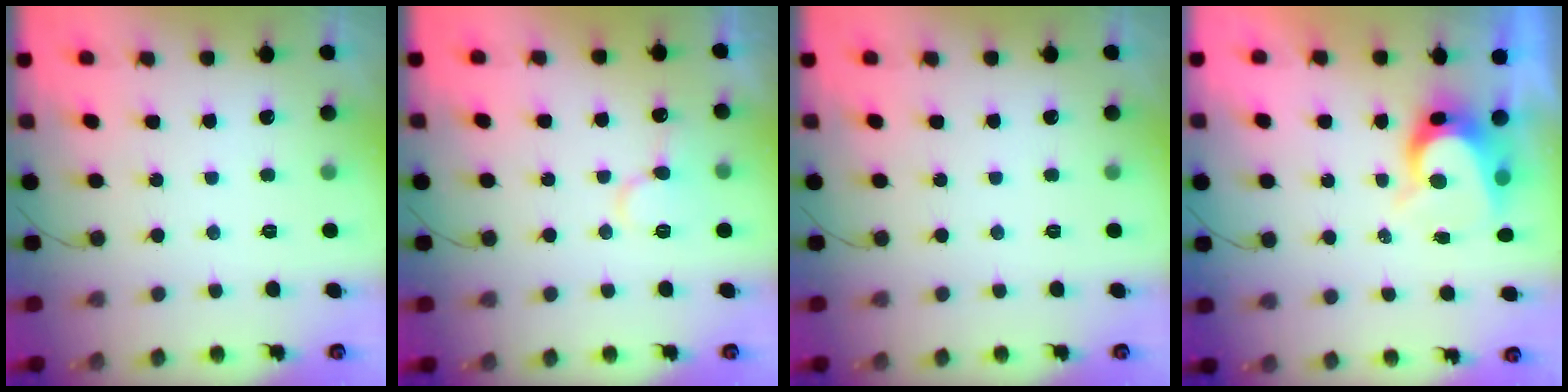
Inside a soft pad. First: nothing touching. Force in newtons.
{"total": 9.2, "press": 9.1, "slide": 1.4}
{"total": 0.0}
{"total": 8.3, "press": 8.3, "slide": 0.7}